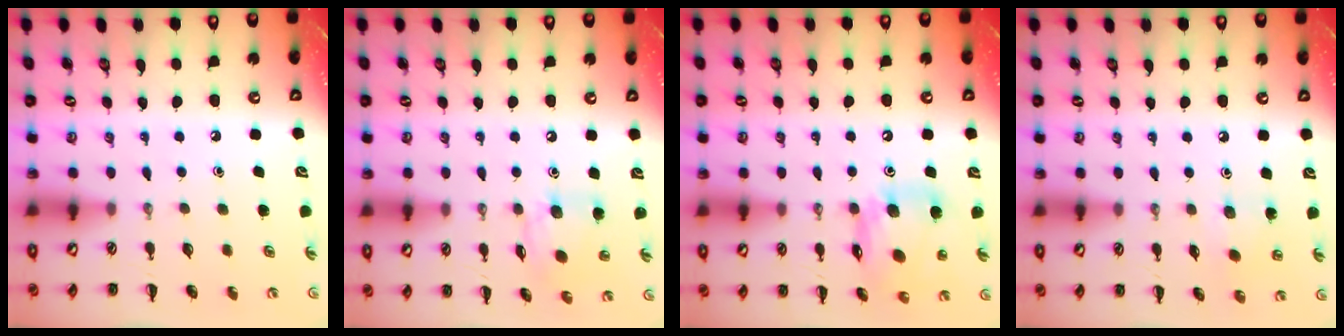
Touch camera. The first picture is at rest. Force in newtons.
{"total": 9.6, "press": 9.5, "slide": 1.0}
{"total": 13.2, "press": 12.7, "slide": 3.6}
{"total": 3.7, "press": 3.6, "slide": 0.9}